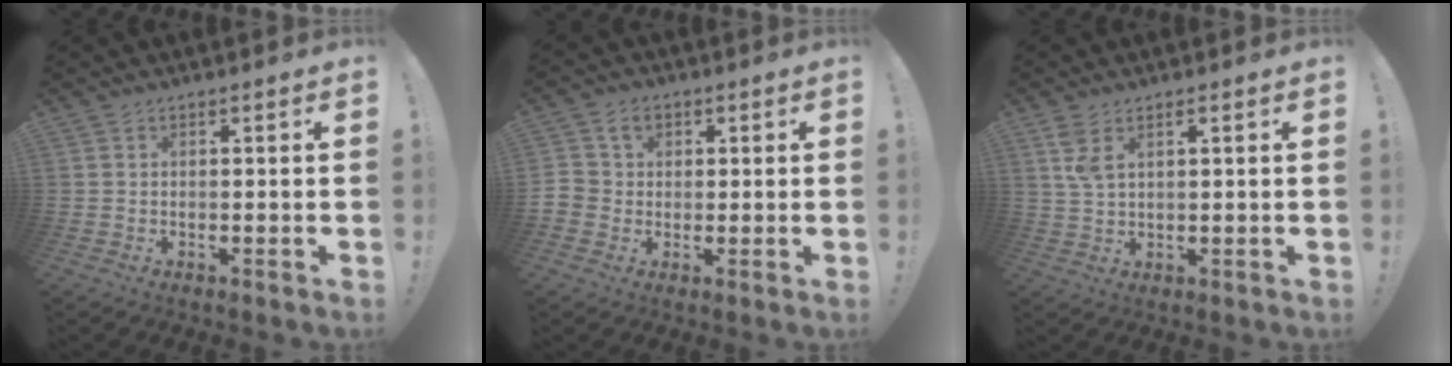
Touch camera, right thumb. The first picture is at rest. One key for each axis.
{"total": 5.6, "fx": 1.7, "fy": 5.0, "fz": 1.9, "tx": -0.033, "ty": 0.003, "tz": 0.035}
{"total": 4.6, "fx": 2.1, "fy": 1.9, "fz": 3.6, "tx": -0.074, "ty": 0.000, "tz": 0.040}